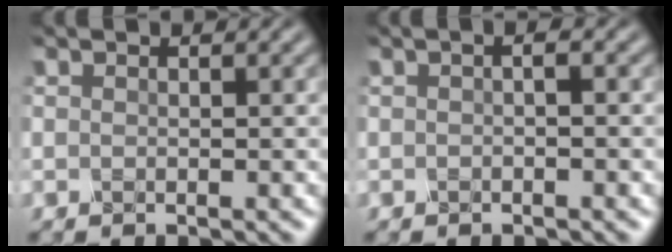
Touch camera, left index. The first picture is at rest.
{"total": 1.5, "force": [0.2, 0.6, 1.4], "torque": [-0.014, 0.001, -0.007]}